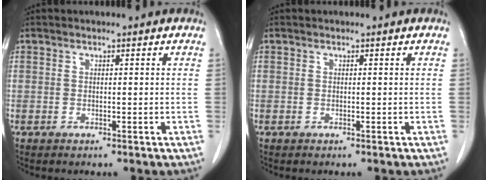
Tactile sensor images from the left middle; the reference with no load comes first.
{"total": 0.0}